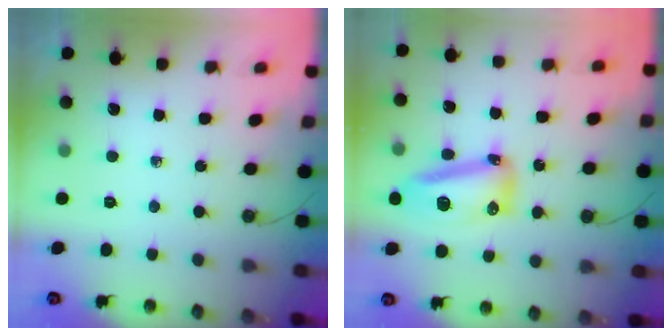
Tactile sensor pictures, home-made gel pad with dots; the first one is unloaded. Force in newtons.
{"total": 13.0, "press": 12.9, "slide": 1.7}